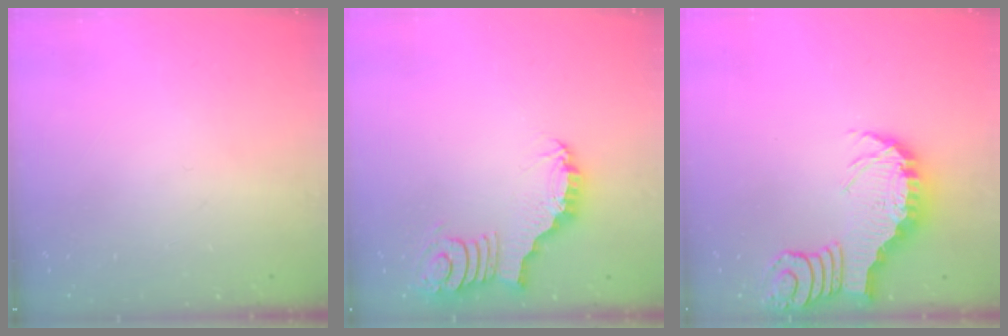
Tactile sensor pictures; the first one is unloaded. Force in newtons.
{"total": 2.4, "press": 2.4, "slide": 0.3}
{"total": 3.1, "press": 3.1, "slide": 0.6}